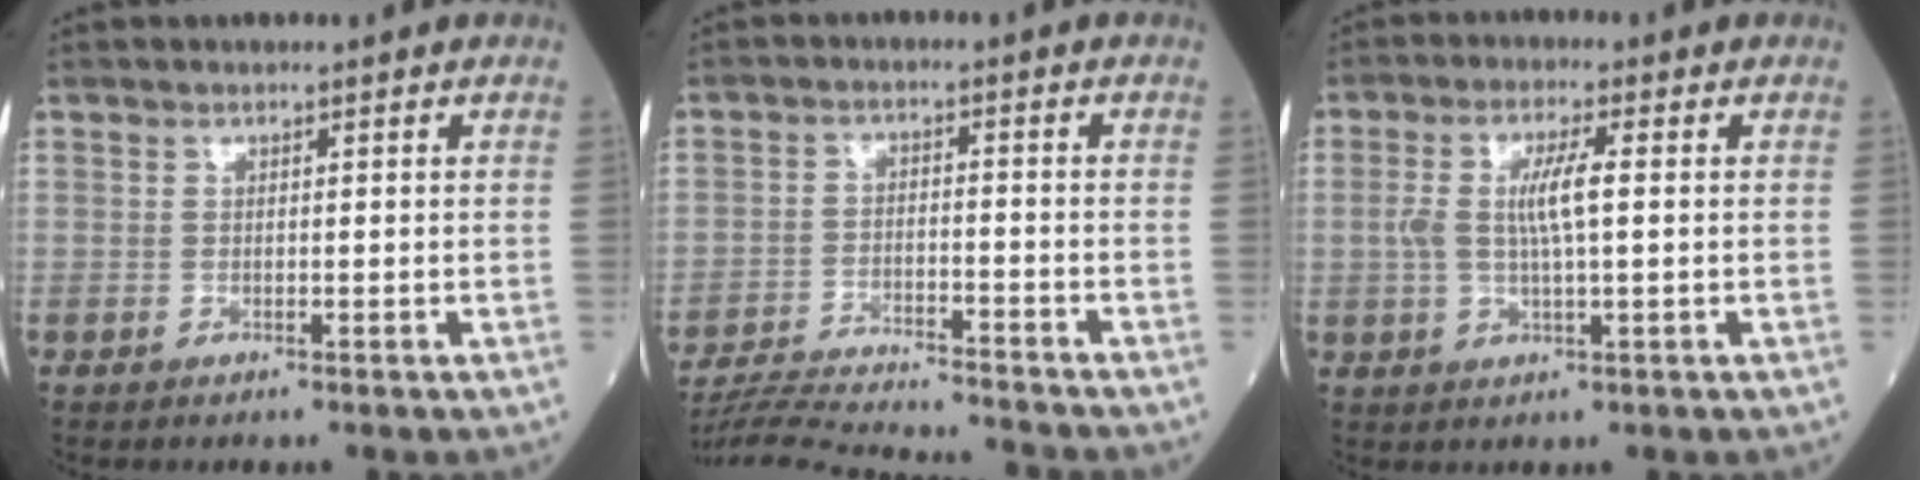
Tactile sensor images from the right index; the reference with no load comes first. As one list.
[{"total": 14.1, "force": [-13.5, -0.2, 3.9], "torque": [-0.062, -0.012, -0.212]}, {"total": 5.9, "force": [0.5, 1.0, 5.8], "torque": [-0.125, 0.007, 0.009]}]